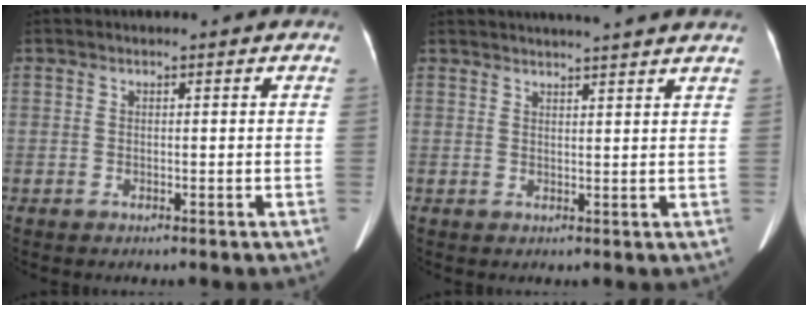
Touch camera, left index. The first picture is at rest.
{"total": 10.1, "force": [9.3, -0.3, 3.9], "torque": [-0.056, 0.023, 0.106]}